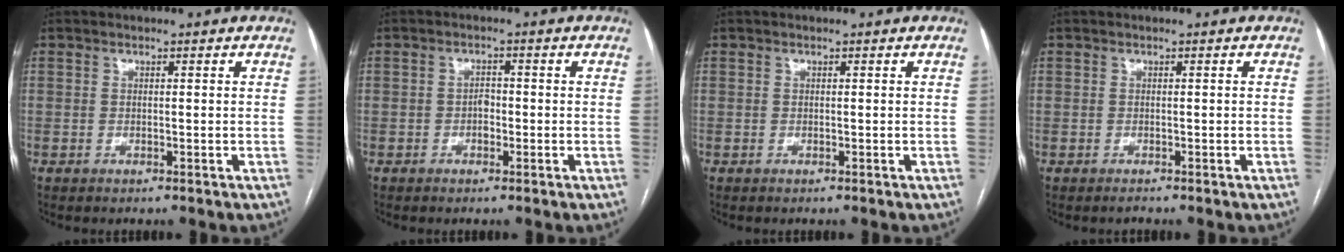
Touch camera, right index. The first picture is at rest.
{"total": 1.7, "force": [-0.6, 1.1, 1.2], "torque": [-0.015, 0.006, -0.011]}
{"total": 0.0}
{"total": 0.5, "force": [-0.4, 0.3, -0.1], "torque": [0.003, 0.001, -0.010]}